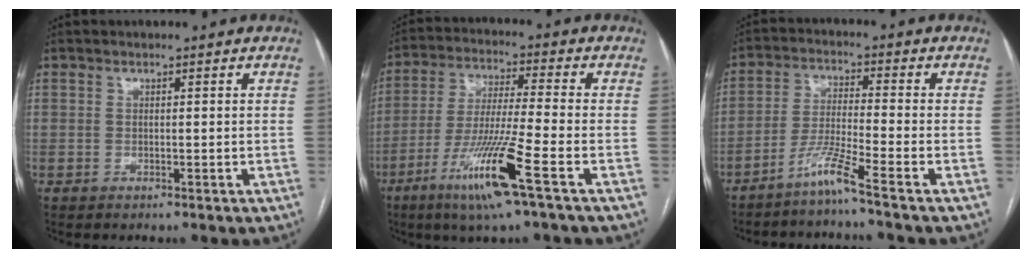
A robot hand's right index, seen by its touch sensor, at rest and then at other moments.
{"total": 13.2, "force": [-6.5, -0.9, 11.4], "torque": [-0.230, -0.027, -0.122]}
{"total": 5.8, "force": [-4.4, -1.7, 3.4], "torque": [-0.074, -0.018, -0.093]}